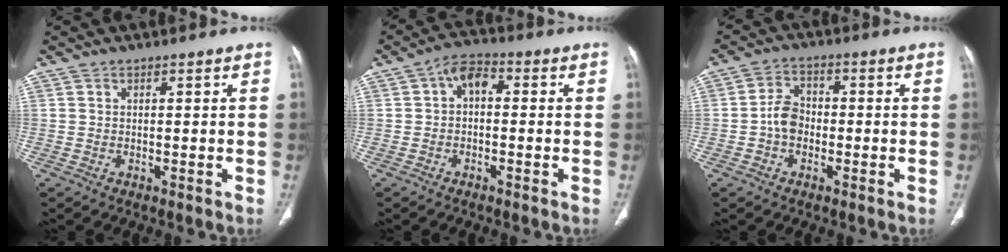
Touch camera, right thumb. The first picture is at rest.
{"total": 5.0, "force": [0.1, 3.2, 3.9], "torque": [-0.053, 0.019, -0.013]}
{"total": 5.3, "force": [-1.2, 4.1, 3.2], "torque": [-0.042, 0.018, -0.031]}